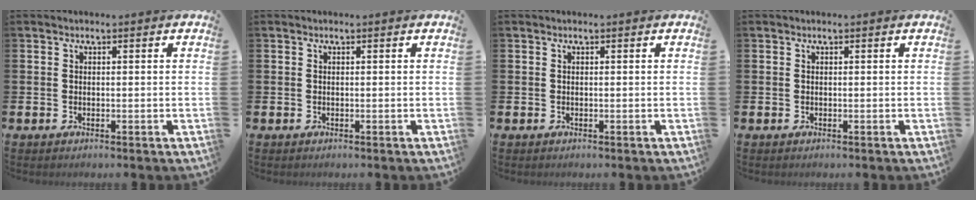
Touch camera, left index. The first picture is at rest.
{"total": 0.0}
{"total": 0.0}
{"total": 0.0}